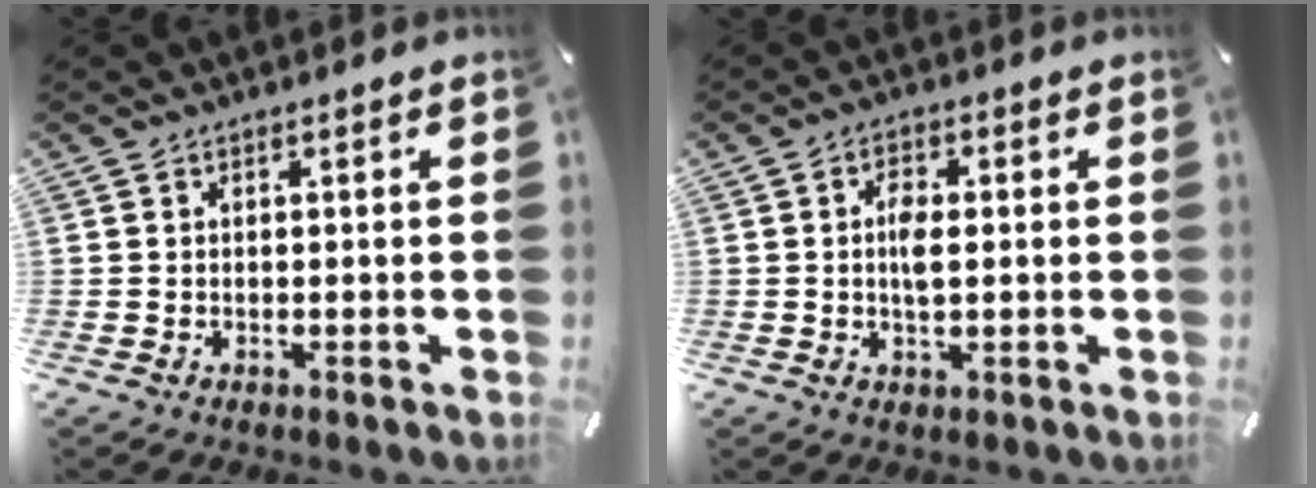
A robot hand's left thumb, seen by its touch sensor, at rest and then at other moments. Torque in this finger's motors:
{"motor_torque": [0.12, 0.10, 0.24, 0.25, 0.08]}